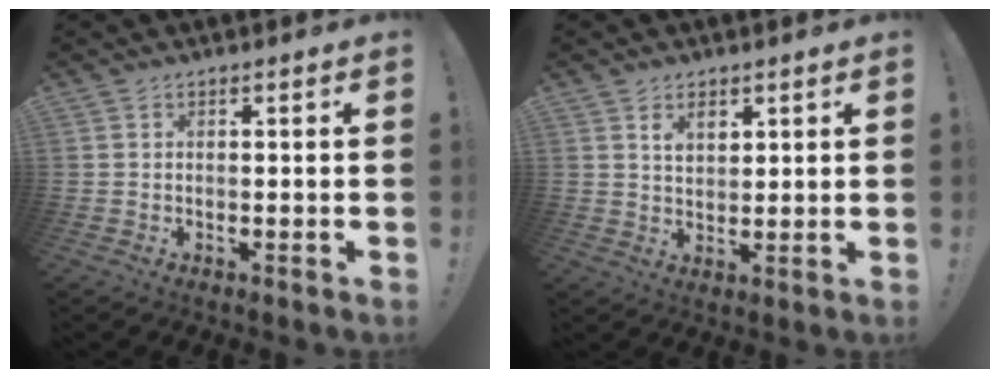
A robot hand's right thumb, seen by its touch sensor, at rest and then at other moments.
{"total": 4.3, "force": [2.4, 2.8, 2.2], "torque": [-0.036, -0.009, 0.041]}